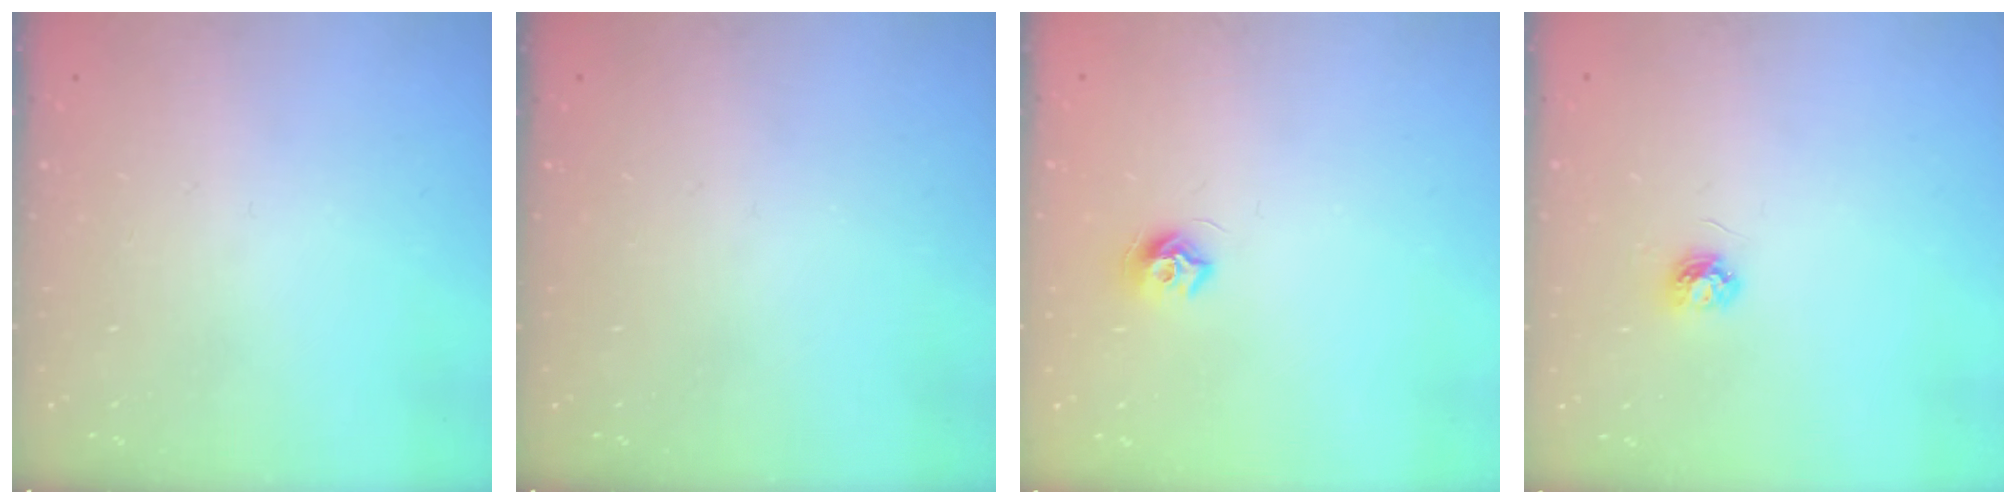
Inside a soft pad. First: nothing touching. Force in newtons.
{"total": 0.0}
{"total": 7.6, "press": 7.5, "slide": 0.5}
{"total": 3.9, "press": 3.9, "slide": 0.4}